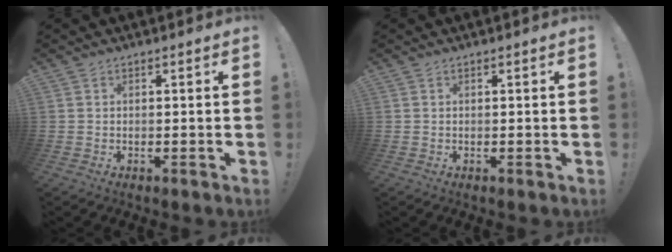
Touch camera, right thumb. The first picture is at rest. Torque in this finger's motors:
{"motor_torque": [-0.05, 0.03, 0.09, 0.02, 0.06]}